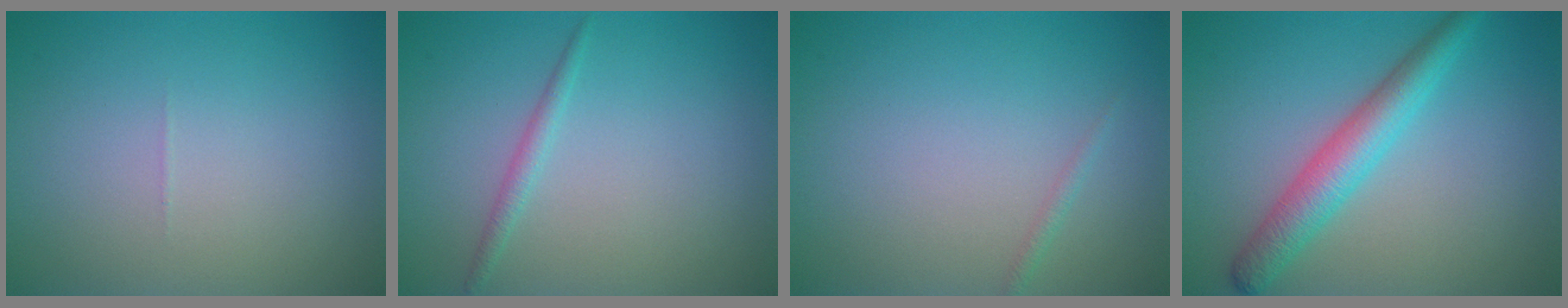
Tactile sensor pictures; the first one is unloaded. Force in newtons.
{"total": 1.1, "press": 1.1, "slide": 0.0}
{"total": 0.7, "press": 0.7, "slide": 0.0}
{"total": 4.2, "press": 4.2, "slide": 0.1}